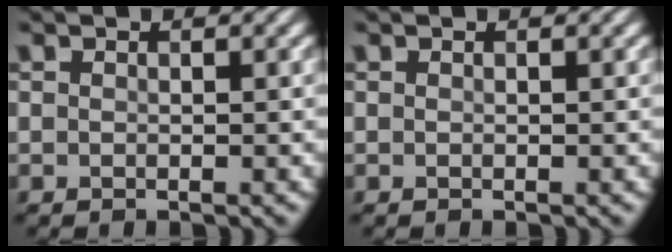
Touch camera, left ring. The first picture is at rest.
{"total": 0.0}